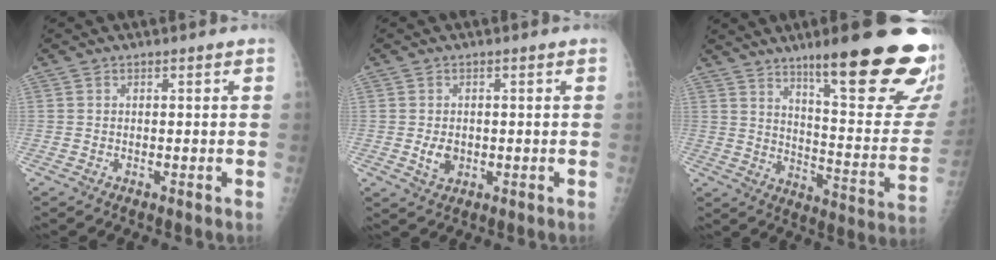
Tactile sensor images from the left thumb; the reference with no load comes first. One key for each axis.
{"total": 3.3, "fx": -0.4, "fy": 2.4, "fz": 2.2, "tx": -0.031, "ty": -0.002, "tz": 0.000}
{"total": 27.0, "fx": 16.4, "fy": 4.8, "fz": 20.9, "tx": -0.233, "ty": -0.080, "tz": 0.243}